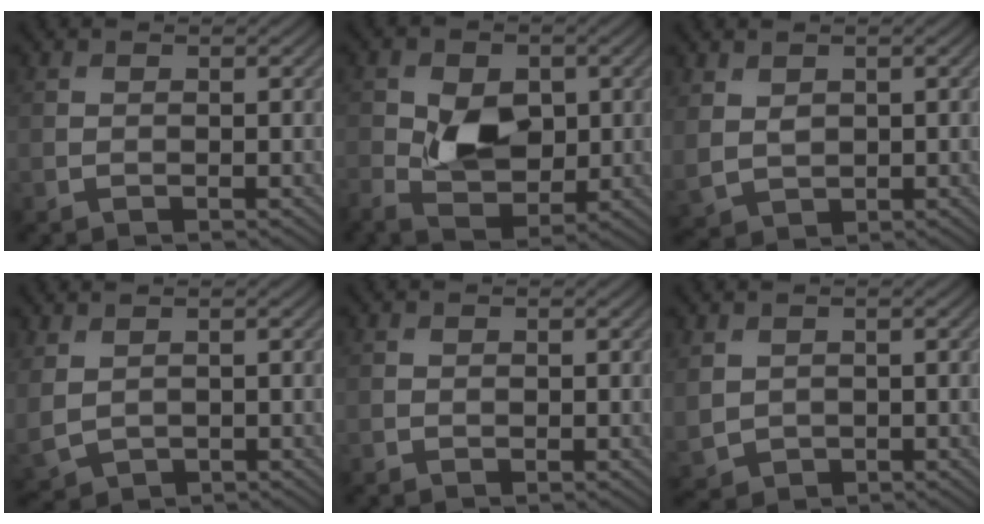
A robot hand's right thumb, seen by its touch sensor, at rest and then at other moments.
{"total": 6.3, "force": [-0.1, 4.3, 4.6], "torque": [-0.089, -0.006, -0.003]}
{"total": 3.1, "force": [1.4, 2.1, 1.8], "torque": [-0.056, -0.005, 0.032]}
{"total": 3.2, "force": [0.9, 2.2, 2.1], "torque": [-0.067, -0.005, 0.027]}
{"total": 0.0}
{"total": 2.7, "force": [0.7, 2.2, 1.2], "torque": [-0.048, -0.009, 0.021]}